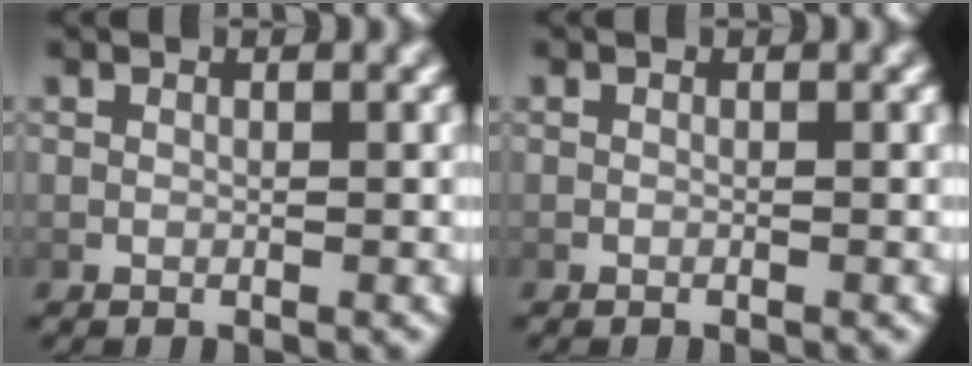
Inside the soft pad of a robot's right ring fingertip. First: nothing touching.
{"total": 0.0}